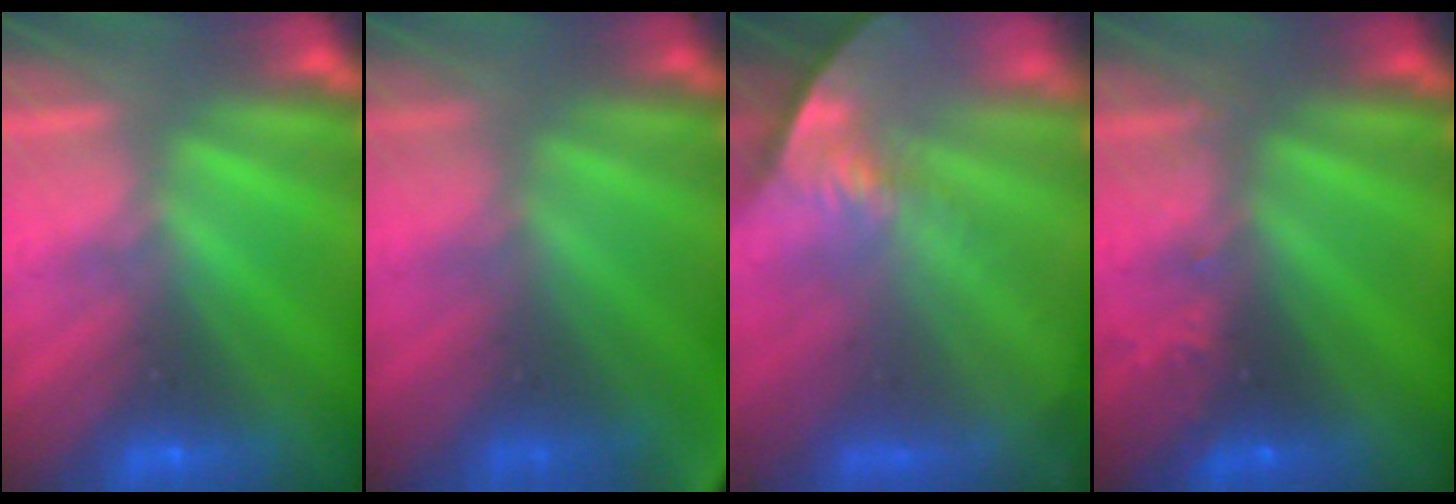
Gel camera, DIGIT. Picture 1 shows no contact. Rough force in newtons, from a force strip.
{"total": 9.2}
{"total": 8.2}
{"total": 2.4}